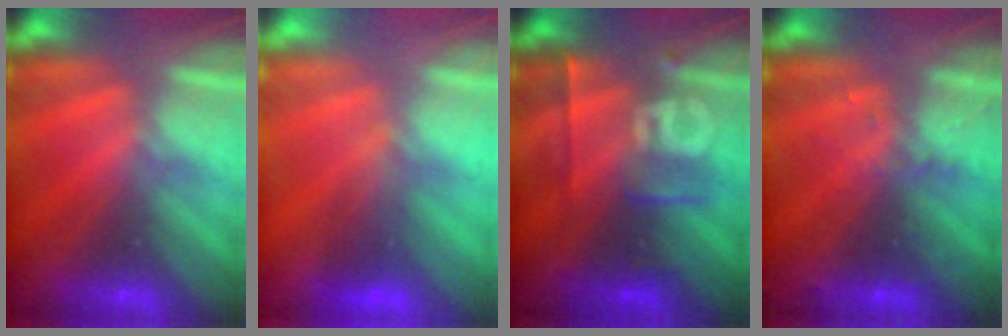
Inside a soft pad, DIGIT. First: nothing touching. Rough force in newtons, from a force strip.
{"total": 1.8}
{"total": 2.4}
{"total": 2.8}